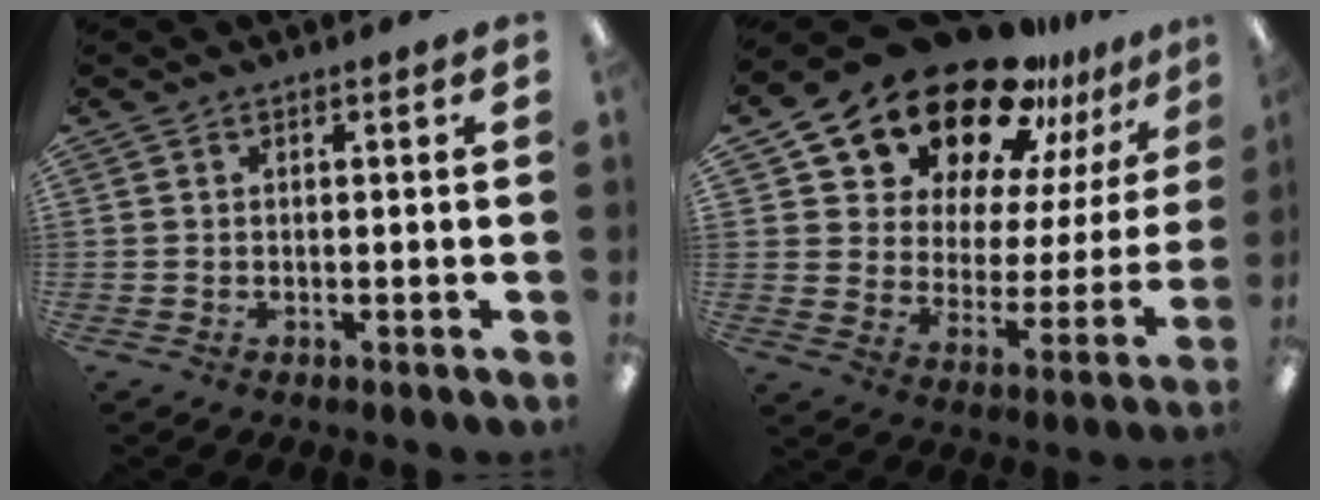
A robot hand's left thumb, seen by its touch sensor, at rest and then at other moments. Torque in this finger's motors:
{"motor_torque": [0.37, 0.97, 1.29, -1.48, 0.13]}